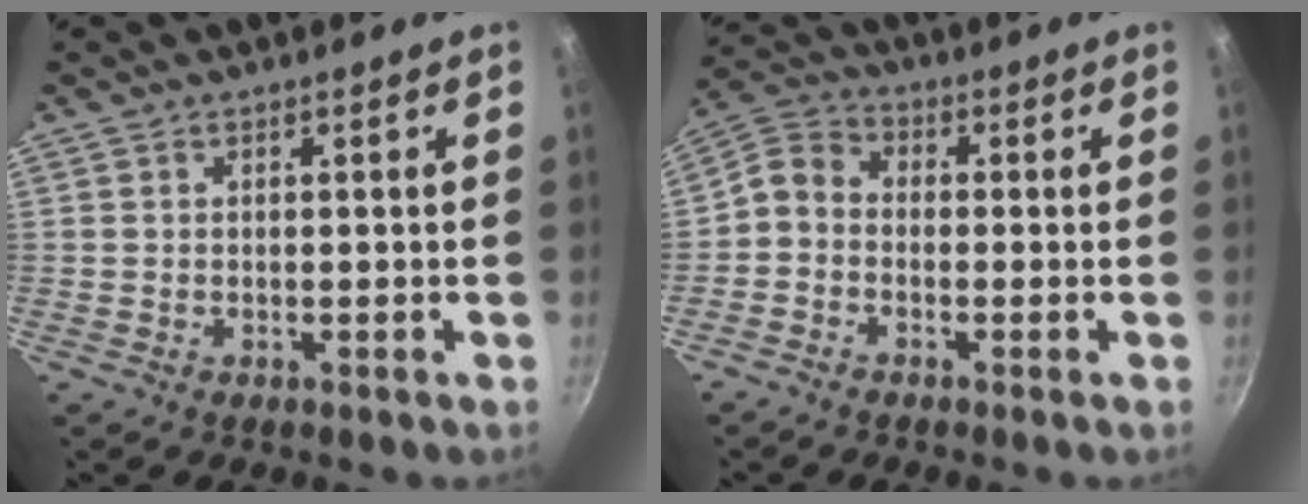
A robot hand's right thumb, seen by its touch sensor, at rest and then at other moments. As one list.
[{"total": 4.9, "force": [-1.7, 3.7, 2.7], "torque": [-0.057, 0.036, -0.054]}]